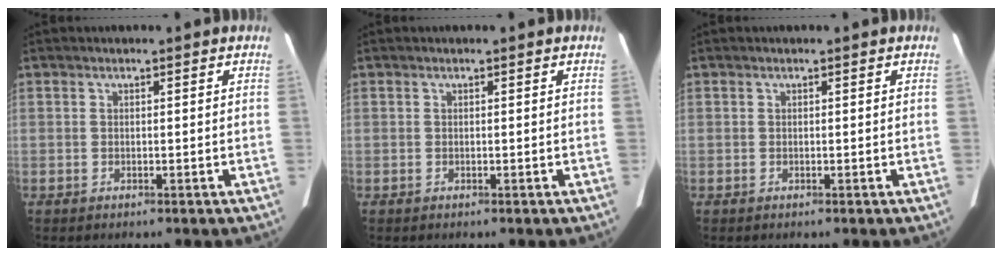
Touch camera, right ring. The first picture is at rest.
{"total": 0.0}
{"total": 0.0}